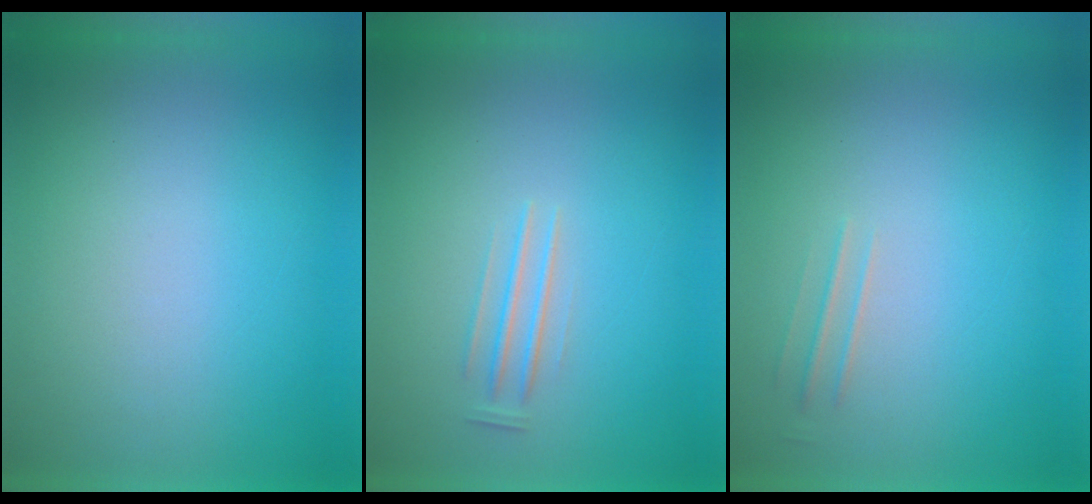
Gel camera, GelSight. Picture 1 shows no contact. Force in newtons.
{"total": 1.2}
{"total": 1.5}